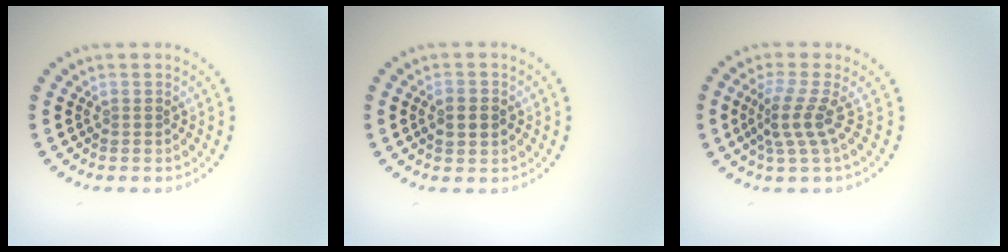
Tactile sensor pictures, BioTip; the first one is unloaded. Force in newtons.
{"total": 2.7, "press": 2.7, "slide": 0.1}
{"total": 2.9, "press": 1.9, "slide": 2.2}